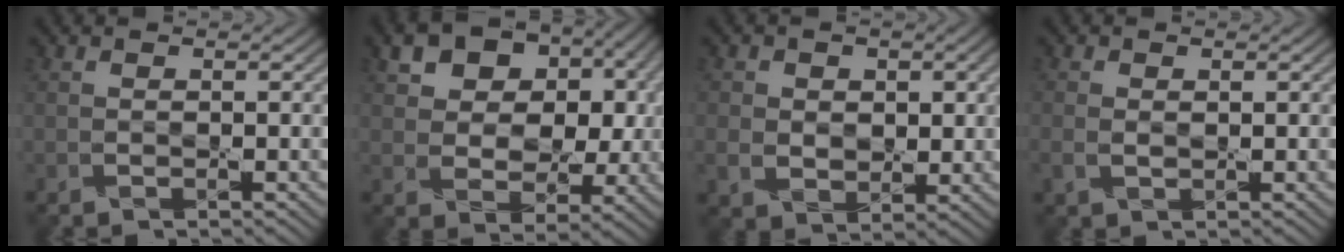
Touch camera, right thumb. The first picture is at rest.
{"total": 12.9, "force": [4.4, 8.9, 8.3], "torque": [-0.153, 0.004, 0.074]}
{"total": 5.1, "force": [0.9, 4.4, 2.5], "torque": [-0.068, -0.004, 0.012]}
{"total": 1.9, "force": [0.0, 1.3, 1.4], "torque": [-0.039, -0.003, 0.003]}